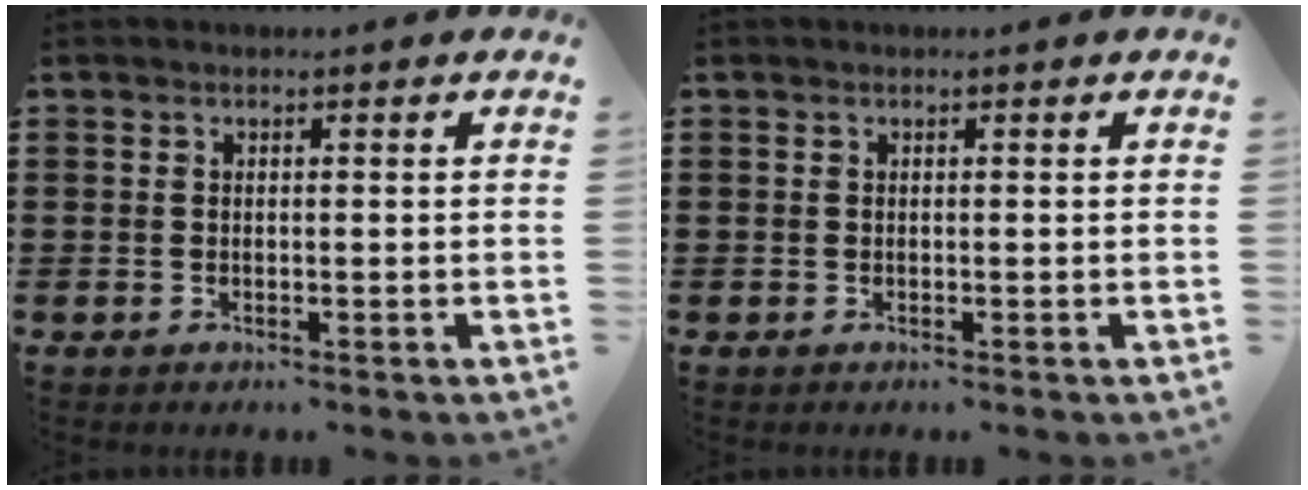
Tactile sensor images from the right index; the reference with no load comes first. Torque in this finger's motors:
{"motor_torque": [1.07, 1.07, 0.00, 0.00]}